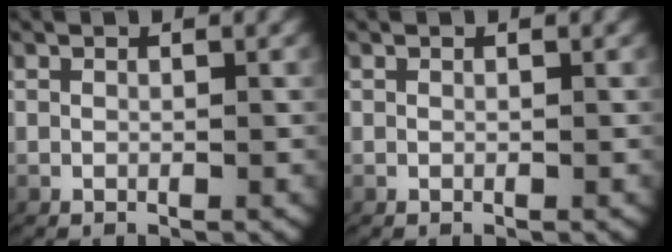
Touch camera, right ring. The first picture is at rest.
{"total": 0.0}